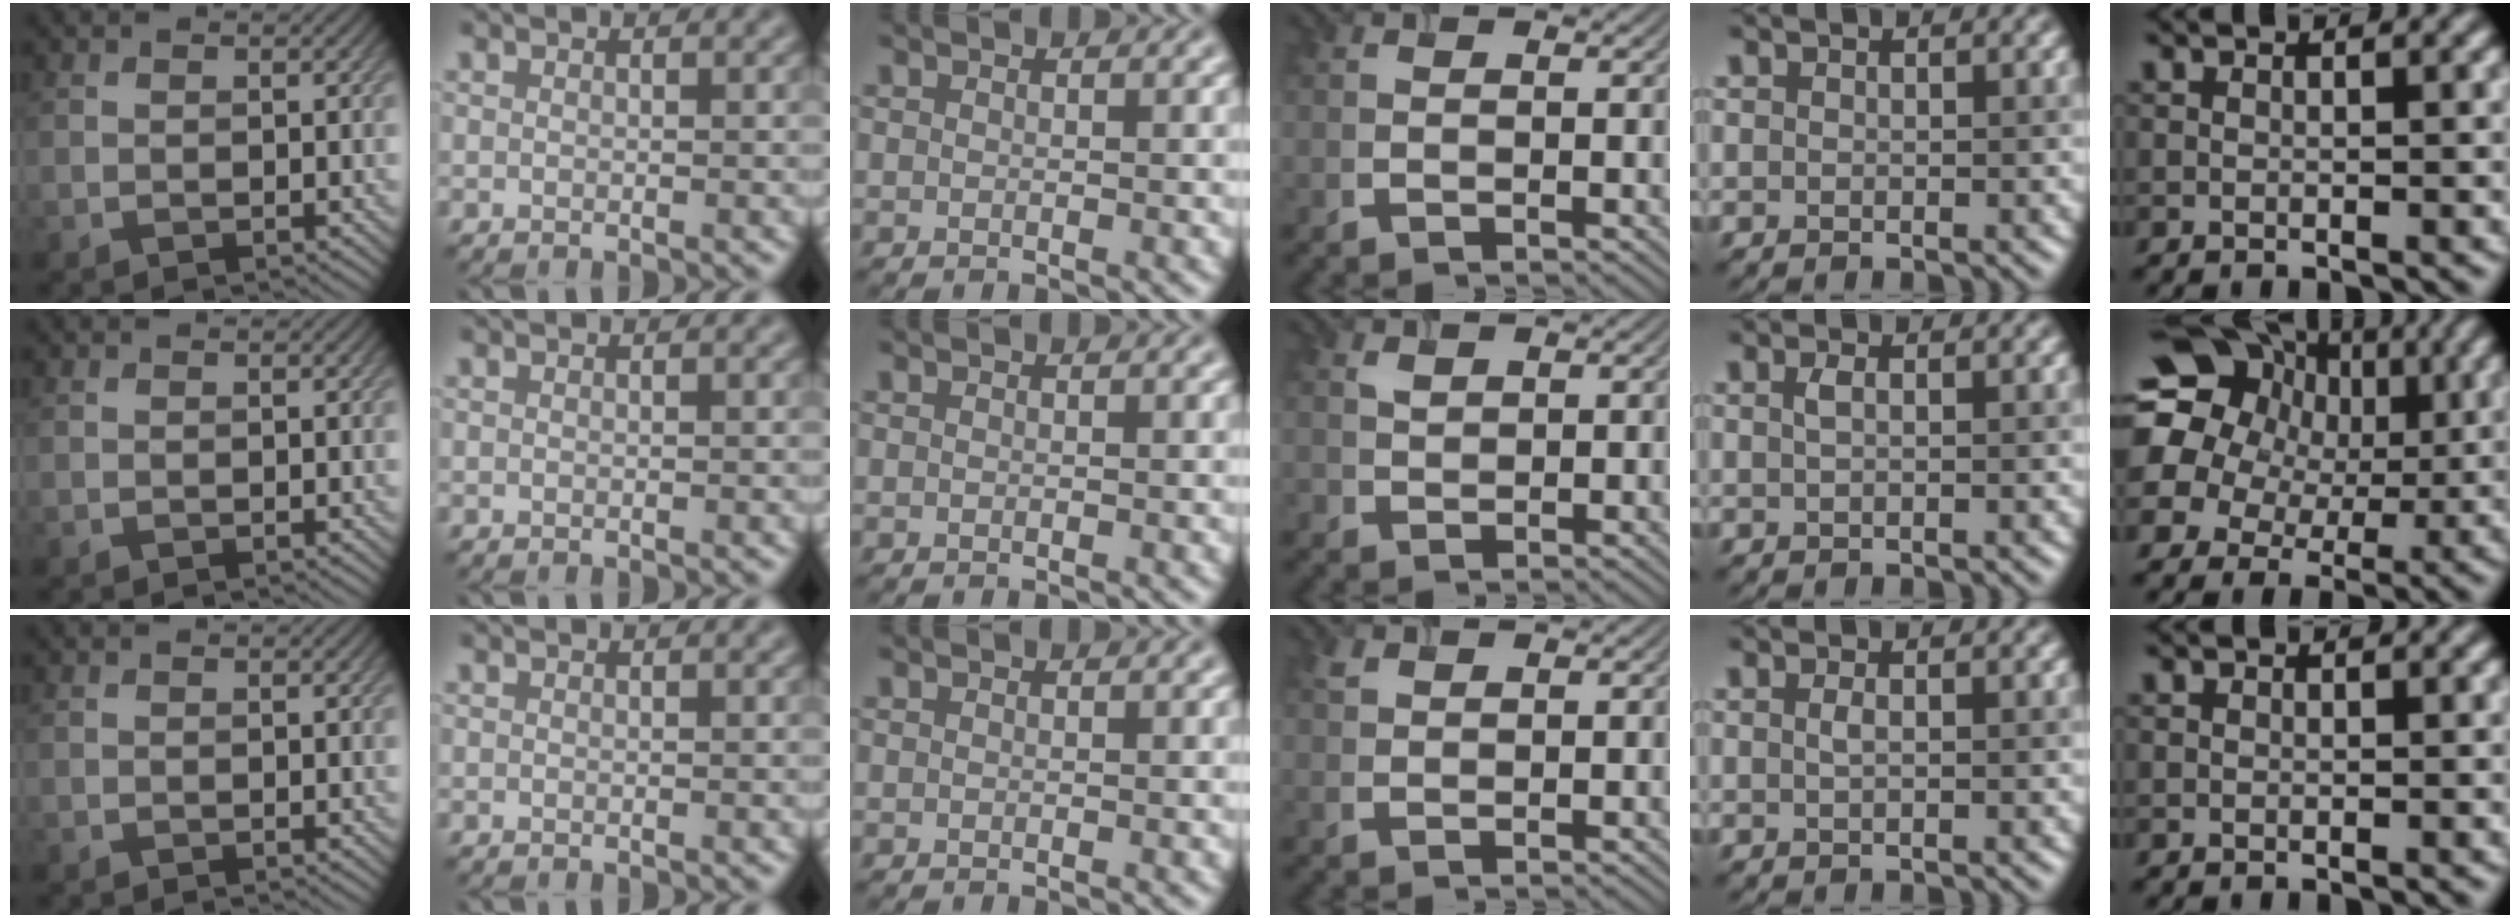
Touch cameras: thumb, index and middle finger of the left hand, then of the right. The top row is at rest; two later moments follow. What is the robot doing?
{"motion": "insert", "object": "airpods case & airpods"}